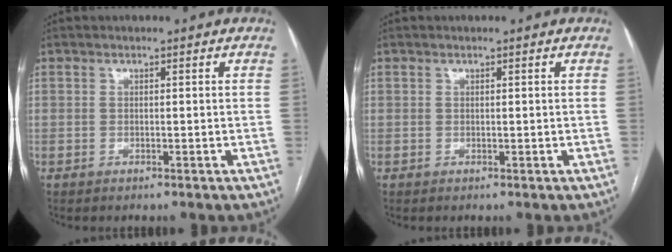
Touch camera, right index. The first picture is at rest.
{"total": 0.0}